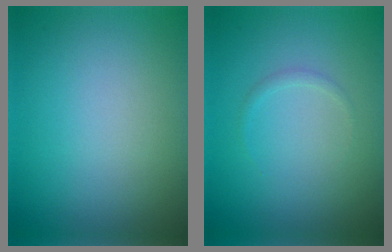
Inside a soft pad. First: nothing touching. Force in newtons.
{"total": 0.6, "press": 0.6, "slide": 0.1}